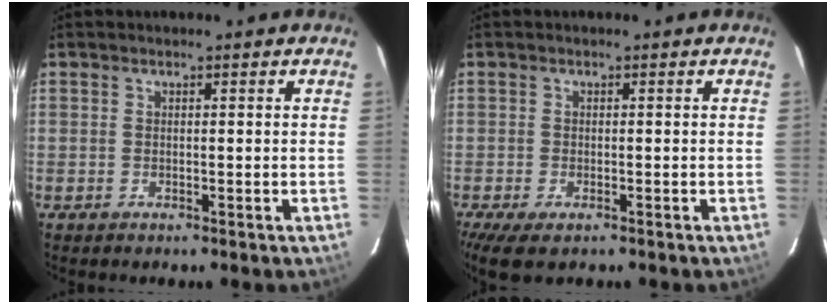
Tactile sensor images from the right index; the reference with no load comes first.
{"total": 6.1, "force": [-4.0, 2.5, 4.0], "torque": [-0.091, -0.029, -0.068]}